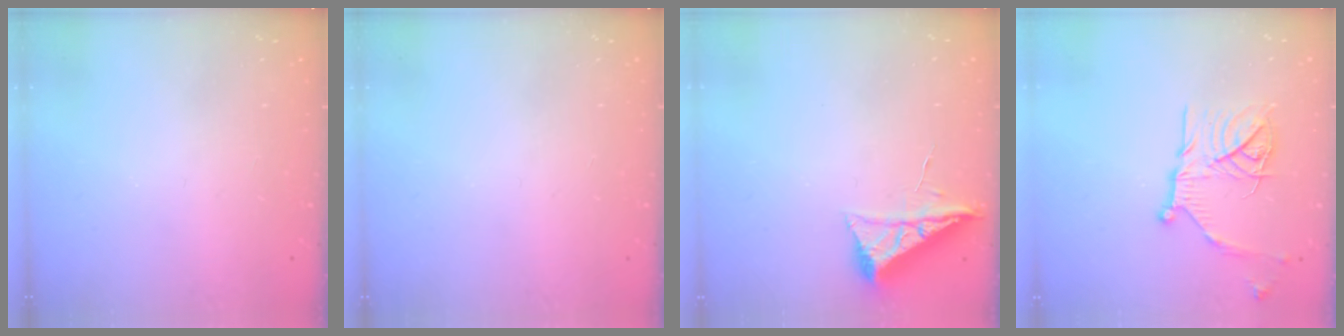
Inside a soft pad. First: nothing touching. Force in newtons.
{"total": 0.0}
{"total": 6.5, "press": 6.5, "slide": 0.8}
{"total": 18.0, "press": 18.0, "slide": 1.5}